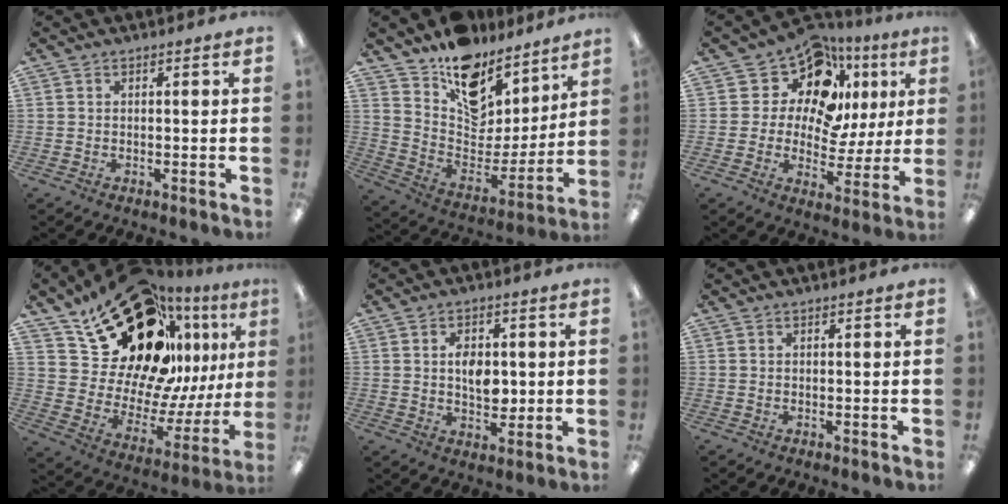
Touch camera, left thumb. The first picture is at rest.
{"total": 14.4, "force": [10.9, 8.3, 4.3], "torque": [-0.069, -0.101, 0.195]}
{"total": 14.4, "force": [8.3, 9.2, 7.5], "torque": [-0.143, -0.050, 0.151]}
{"total": 30.0, "force": [18.0, 17.4, 16.5], "torque": [-0.241, -0.115, 0.347]}
{"total": 6.4, "force": [0.7, 4.3, 4.8], "torque": [-0.069, 0.001, 0.011]}
{"total": 0.0}